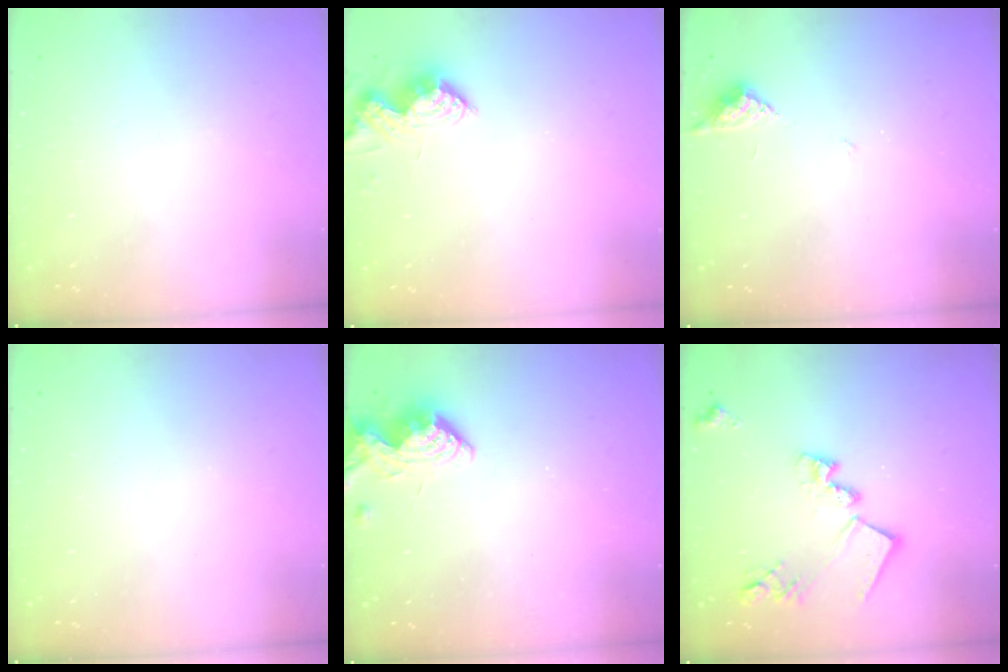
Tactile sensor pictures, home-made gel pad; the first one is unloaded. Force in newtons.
{"total": 7.6, "press": 7.6, "slide": 0.6}
{"total": 4.3, "press": 4.2, "slide": 0.6}
{"total": 0.0}
{"total": 7.1, "press": 7.1, "slide": 0.7}
{"total": 17.0, "press": 17.0, "slide": 1.0}